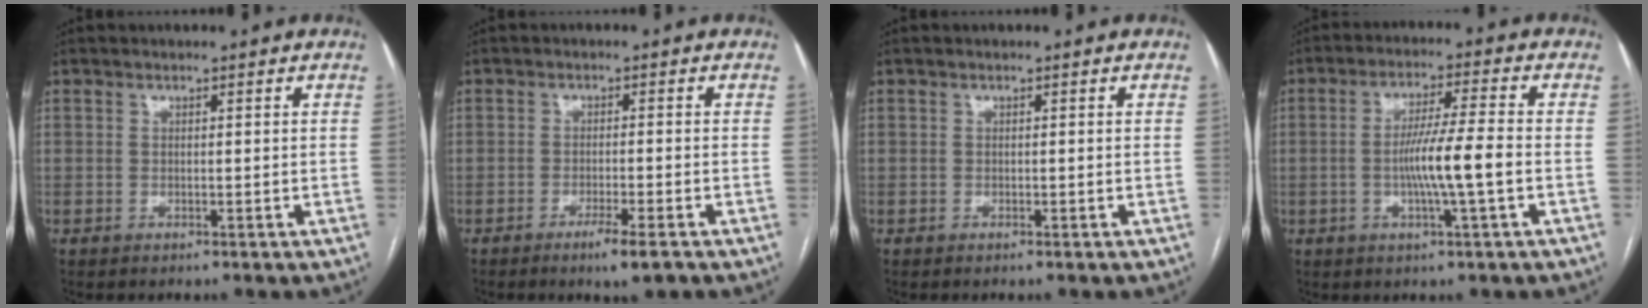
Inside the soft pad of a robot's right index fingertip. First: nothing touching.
{"total": 4.0, "force": [-2.5, -0.1, 3.0], "torque": [-0.050, -0.009, -0.042]}
{"total": 0.0}
{"total": 8.0, "force": [-1.6, -0.5, 7.8], "torque": [-0.144, -0.001, -0.029]}